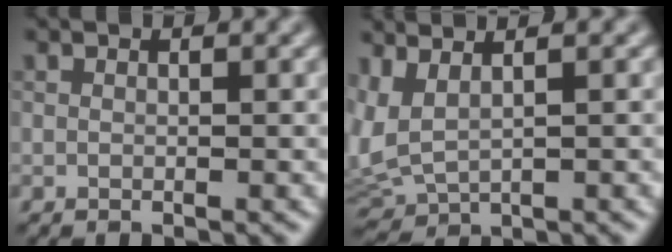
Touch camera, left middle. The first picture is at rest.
{"total": 2.5, "force": [1.0, 0.9, 2.1], "torque": [-0.067, 0.007, 0.031]}